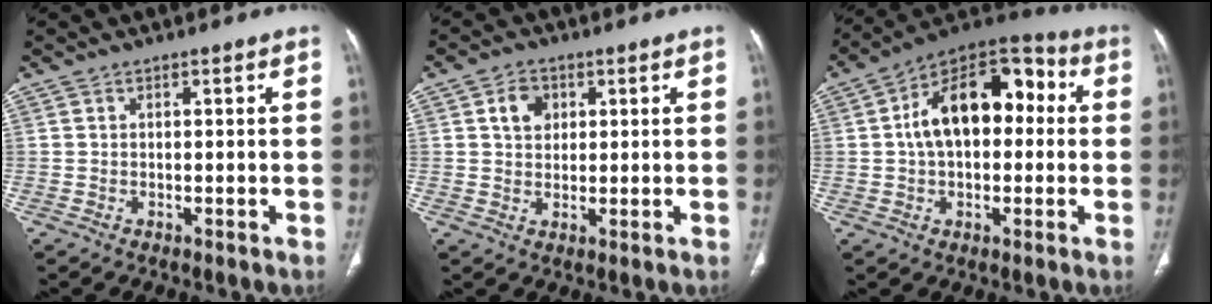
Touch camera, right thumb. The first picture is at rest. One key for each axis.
{"total": 4.8, "fx": 1.7, "fy": 3.7, "fz": 2.6, "tx": -0.027, "ty": -0.003, "tz": 0.029}
{"total": 17.8, "fx": 1.9, "fy": 10.7, "fz": 14.1, "tx": -0.197, "ty": 0.047, "tz": 0.023}